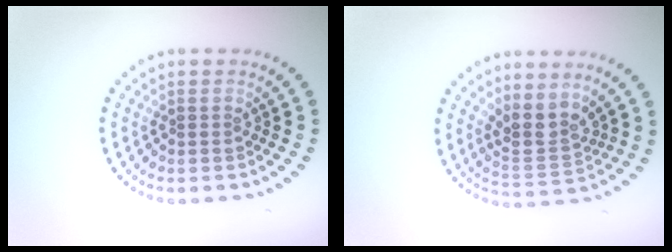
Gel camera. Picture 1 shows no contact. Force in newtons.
{"total": 3.1, "press": 2.5, "slide": 1.9}